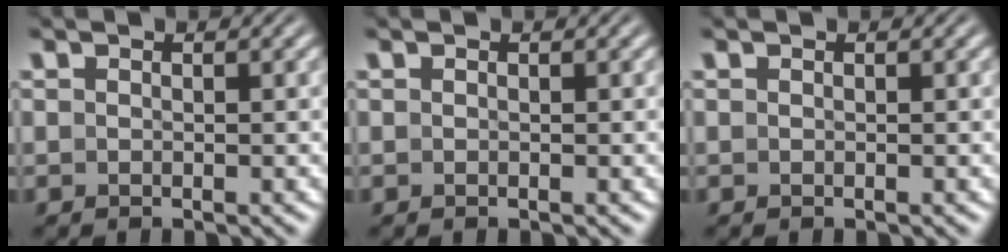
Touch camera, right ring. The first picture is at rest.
{"total": 0.0}
{"total": 0.0}